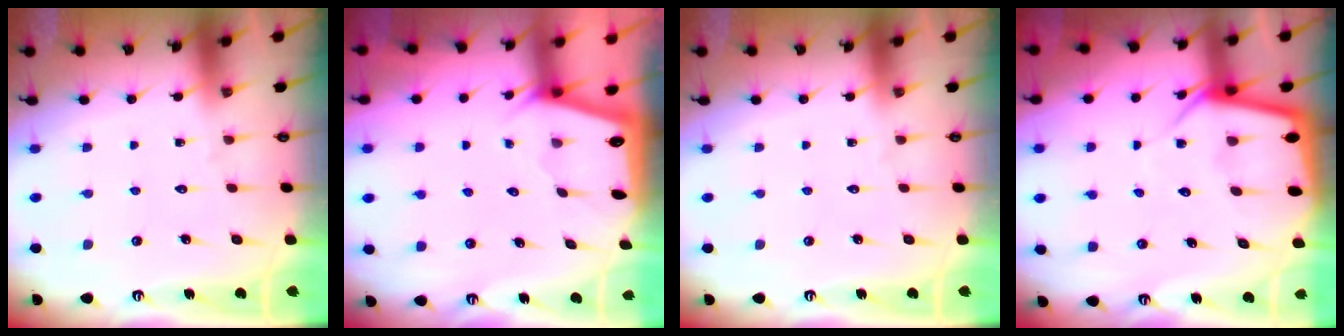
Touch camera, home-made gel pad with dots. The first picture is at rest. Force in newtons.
{"total": 2.0, "press": 2.0, "slide": 0.3}
{"total": 0.0}
{"total": 6.4, "press": 6.4, "slide": 0.6}